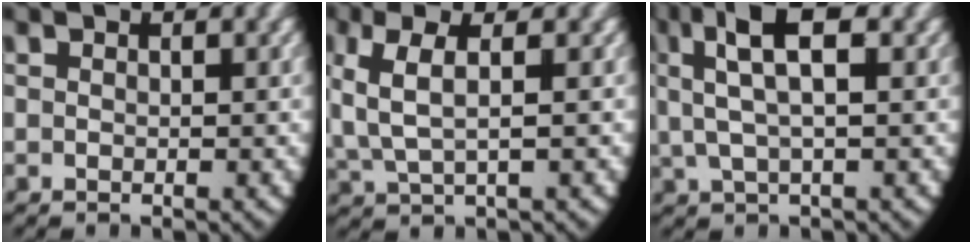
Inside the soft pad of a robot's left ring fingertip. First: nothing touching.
{"total": 4.4, "force": [0.8, 2.2, 3.7], "torque": [-0.086, -0.002, 0.024]}
{"total": 7.5, "force": [3.4, 3.2, 5.8], "torque": [-0.123, 0.015, 0.052]}